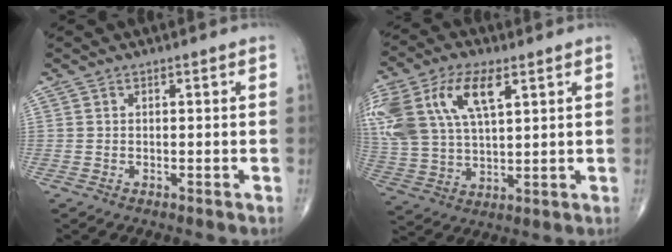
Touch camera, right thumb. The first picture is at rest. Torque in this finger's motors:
{"motor_torque": [0.38, 1.23, 1.58, 0.56, 0.15]}